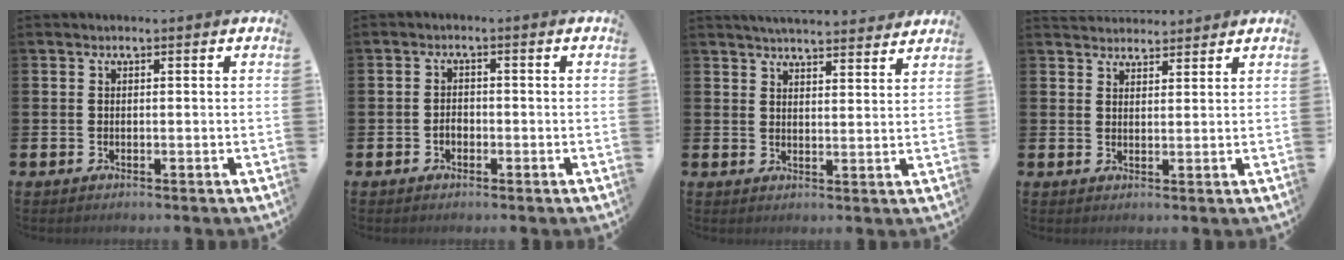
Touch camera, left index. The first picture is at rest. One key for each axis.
{"total": 1.4, "fx": -0.6, "fy": 1.1, "fz": 0.7, "tx": -0.008, "ty": 0.000, "tz": -0.016}
{"total": 4.6, "fx": 4.5, "fy": 0.2, "fz": 0.5, "tx": -0.014, "ty": -0.027, "tz": 0.081}
{"total": 3.1, "fx": 3.0, "fy": 0.7, "fz": -0.2, "tx": 0.007, "ty": -0.015, "tz": 0.054}